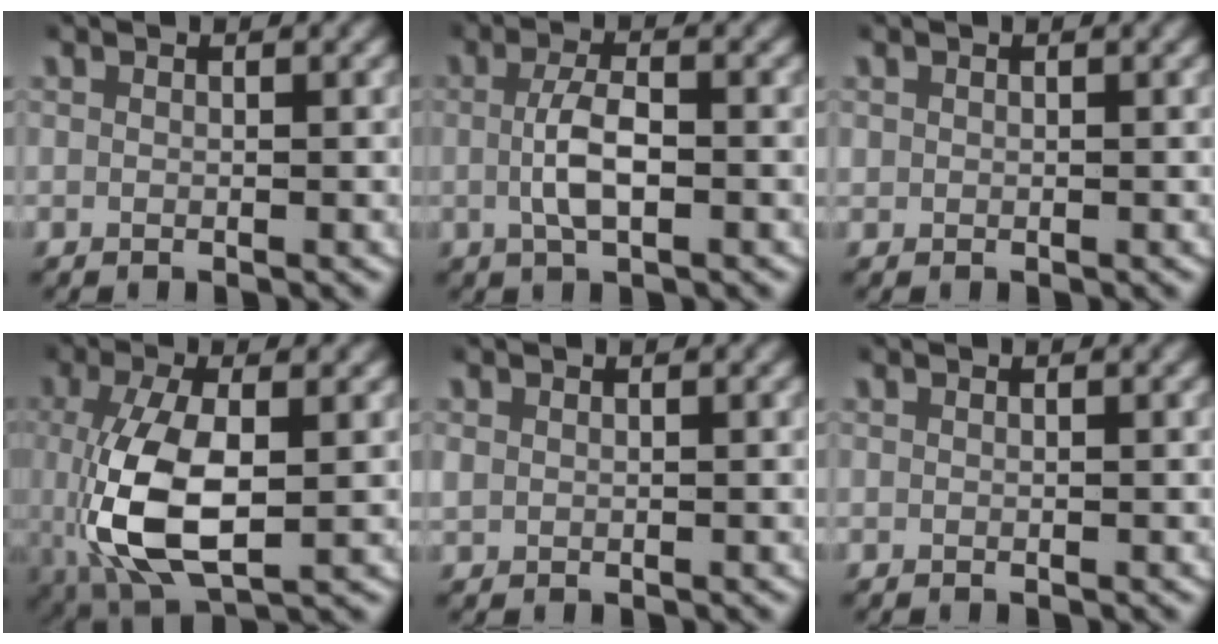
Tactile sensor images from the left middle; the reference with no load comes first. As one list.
[{"total": 3.0, "force": [-0.4, 0.9, 2.9], "torque": [-0.059, 0.002, -0.009]}, {"total": 0.7, "force": [0.1, 0.7, 0.0], "torque": [-0.009, -0.003, 0.004]}, {"total": 8.7, "force": [-0.7, 4.2, 7.6], "torque": [-0.182, -0.023, 0.007]}, {"total": 1.0, "force": [0.2, 0.9, 0.4], "torque": [-0.020, 0.000, 0.007]}, {"total": 0.0}]